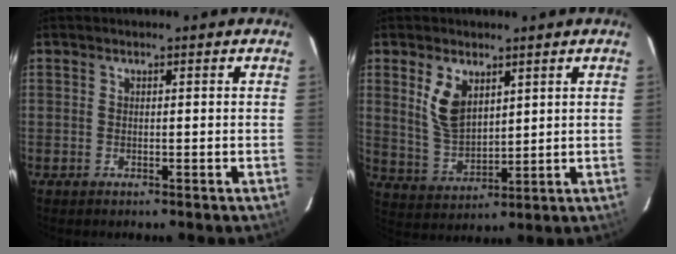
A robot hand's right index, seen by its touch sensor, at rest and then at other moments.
{"total": 8.3, "force": [3.7, 4.6, 5.8], "torque": [-0.112, 0.001, 0.083]}